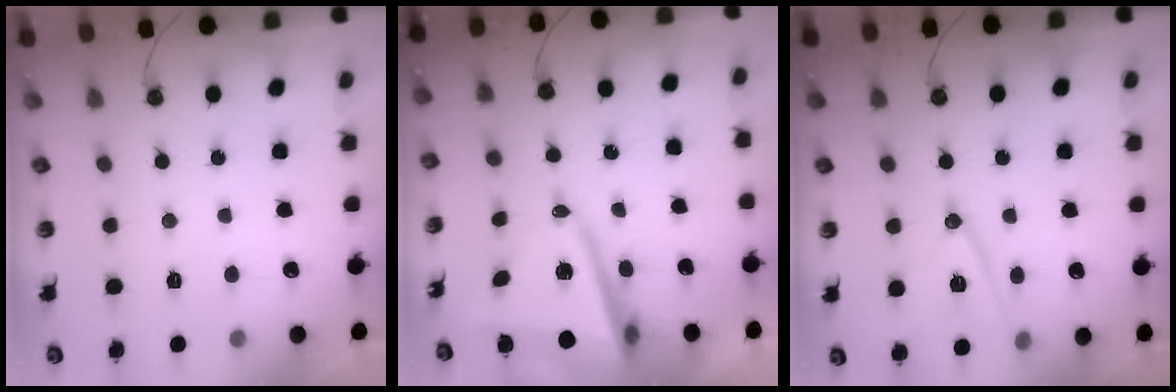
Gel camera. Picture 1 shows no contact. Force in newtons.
{"total": 9.8, "press": 9.6, "slide": 1.6}
{"total": 12.4, "press": 12.0, "slide": 3.3}